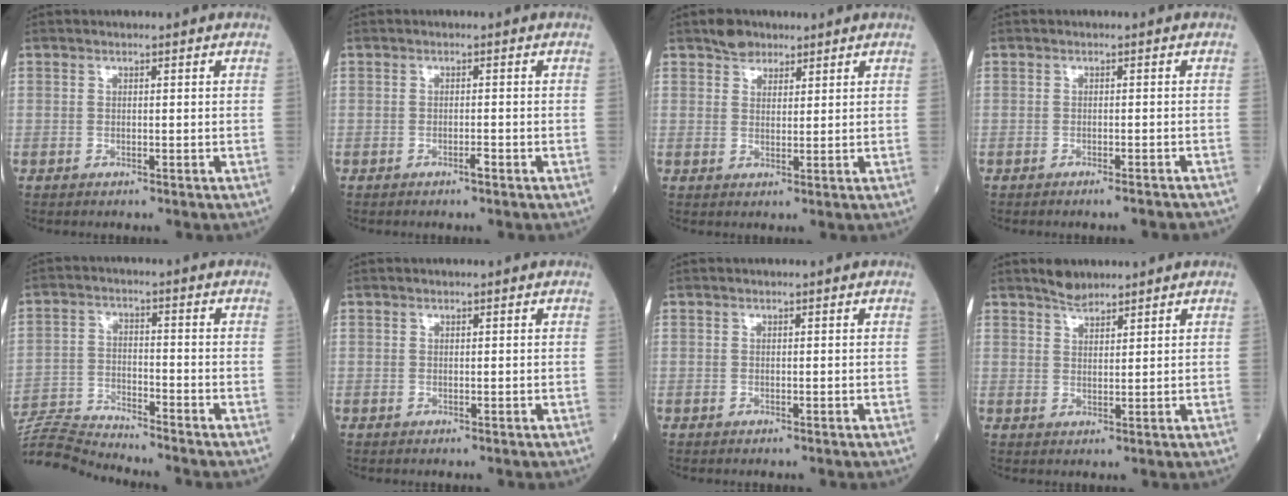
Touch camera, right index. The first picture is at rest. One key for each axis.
{"total": 0.9, "fx": -0.6, "fy": 0.0, "fz": 0.6, "tx": -0.013, "ty": 0.000, "tz": -0.011}
{"total": 3.2, "fx": 2.5, "fy": 1.9, "fz": 0.8, "tx": -0.011, "ty": 0.005, "tz": 0.039}
{"total": 3.7, "fx": -3.4, "fy": 0.3, "fz": 1.5, "tx": -0.017, "ty": -0.004, "tz": -0.042}
{"total": 9.4, "fx": -9.2, "fy": -1.8, "fz": 0.6, "tx": -0.014, "ty": -0.002, "tz": -0.173}
{"total": 0.0}
{"total": 0.0}
{"total": 2.9, "fx": 2.7, "fy": 0.8, "fz": 0.7, "tx": -0.013, "ty": 0.002, "tz": 0.047}